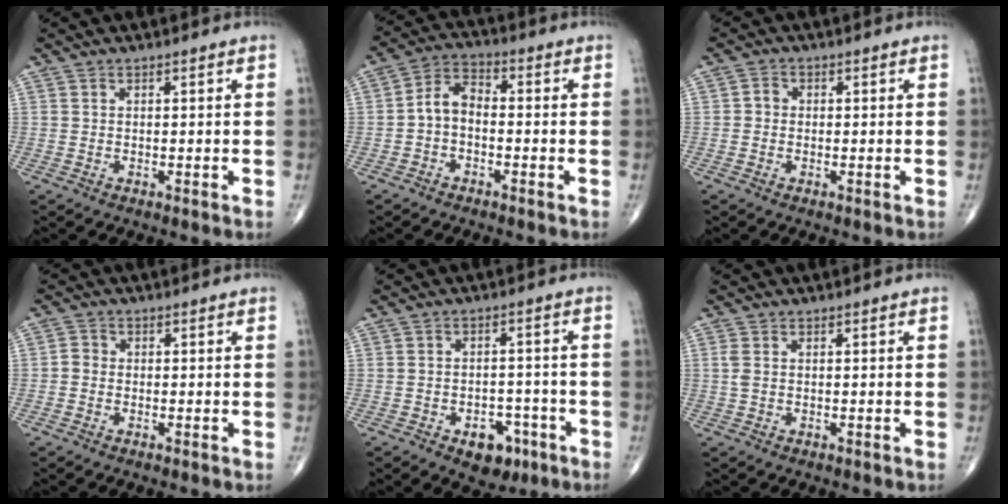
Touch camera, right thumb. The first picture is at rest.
{"total": 5.7, "force": [-1.2, 3.6, 4.2], "torque": [-0.069, 0.027, -0.037]}
{"total": 1.7, "force": [-0.2, 1.5, 0.8], "torque": [-0.002, 0.005, -0.007]}
{"total": 1.7, "force": [-0.4, 1.5, 0.8], "torque": [-0.005, 0.005, -0.014]}
{"total": 7.1, "force": [-3.7, 4.6, 4.0], "torque": [-0.025, 0.030, -0.047]}
{"total": 1.3, "force": [0.2, 0.7, 1.1], "torque": [-0.034, 0.006, 0.006]}